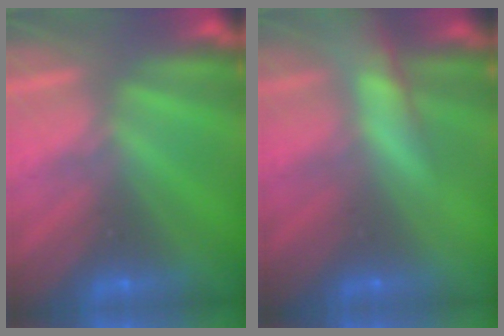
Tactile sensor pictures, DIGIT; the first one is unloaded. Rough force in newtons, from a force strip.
{"total": 9.4}